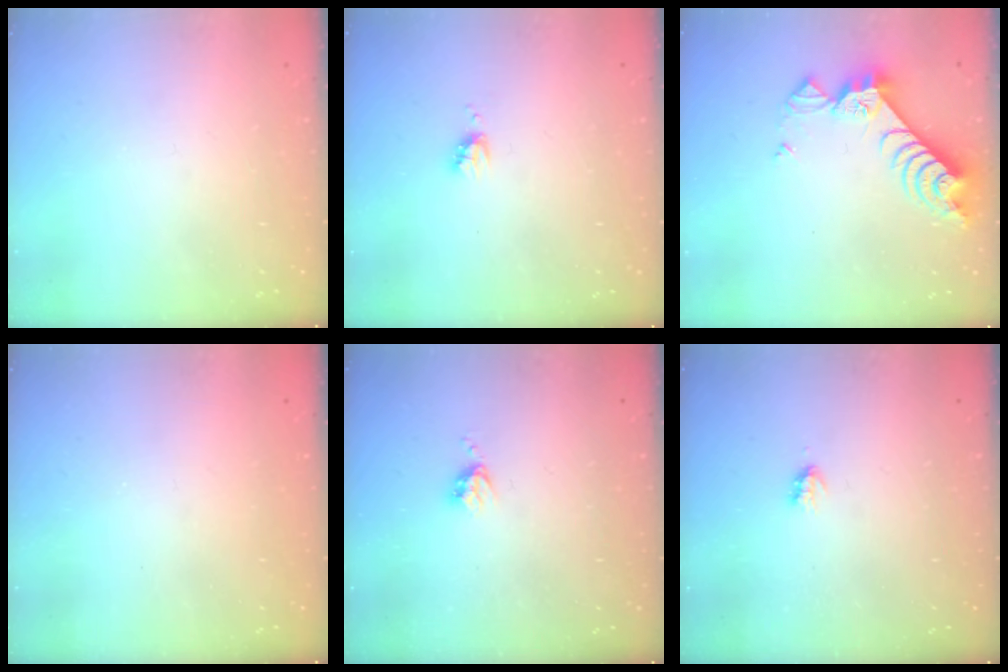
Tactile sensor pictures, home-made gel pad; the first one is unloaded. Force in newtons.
{"total": 3.7, "press": 3.7, "slide": 0.4}
{"total": 8.4, "press": 8.4, "slide": 1.0}
{"total": 0.0}
{"total": 3.8, "press": 3.8, "slide": 0.5}
{"total": 1.9, "press": 1.8, "slide": 0.4}